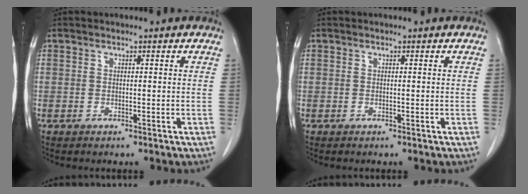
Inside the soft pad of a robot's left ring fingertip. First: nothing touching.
{"total": 0.0}